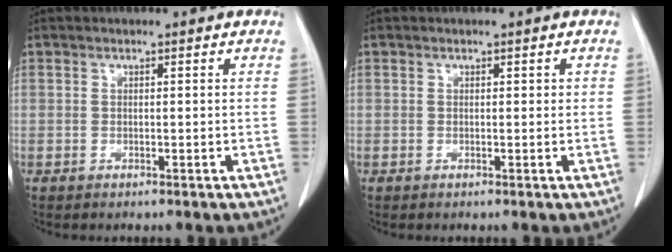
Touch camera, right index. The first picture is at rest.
{"total": 0.6, "force": [0.2, 0.4, 0.4], "torque": [-0.004, 0.006, 0.004]}